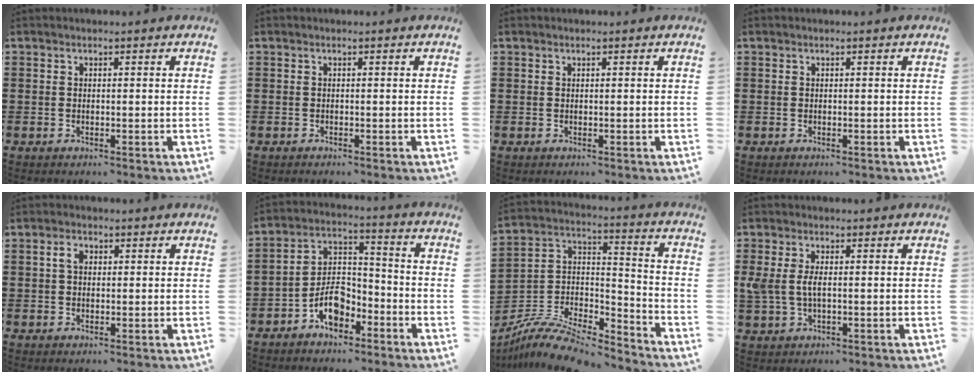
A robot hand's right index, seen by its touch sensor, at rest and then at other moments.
{"total": 0.0}
{"total": 0.0}
{"total": 0.0}
{"total": 2.3, "force": [0.5, 1.5, 1.7], "torque": [-0.036, 0.010, 0.008]}
{"total": 7.2, "force": [-4.3, 4.0, 4.1], "torque": [-0.089, 0.017, -0.084]}
{"total": 10.3, "force": [-8.7, 3.5, 4.3], "torque": [-0.085, 0.027, -0.170]}
{"total": 3.8, "force": [0.2, 1.8, 3.3], "torque": [-0.096, -0.005, -0.008]}